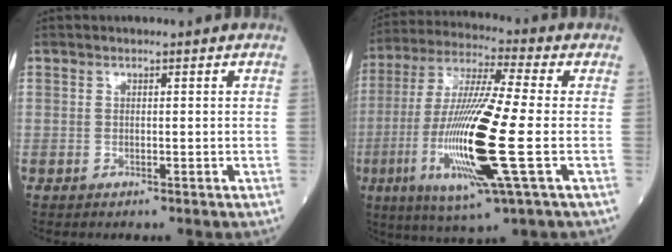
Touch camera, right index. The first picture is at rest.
{"total": 19.2, "force": [-3.8, 1.0, 18.8], "torque": [-0.396, -0.019, -0.075]}